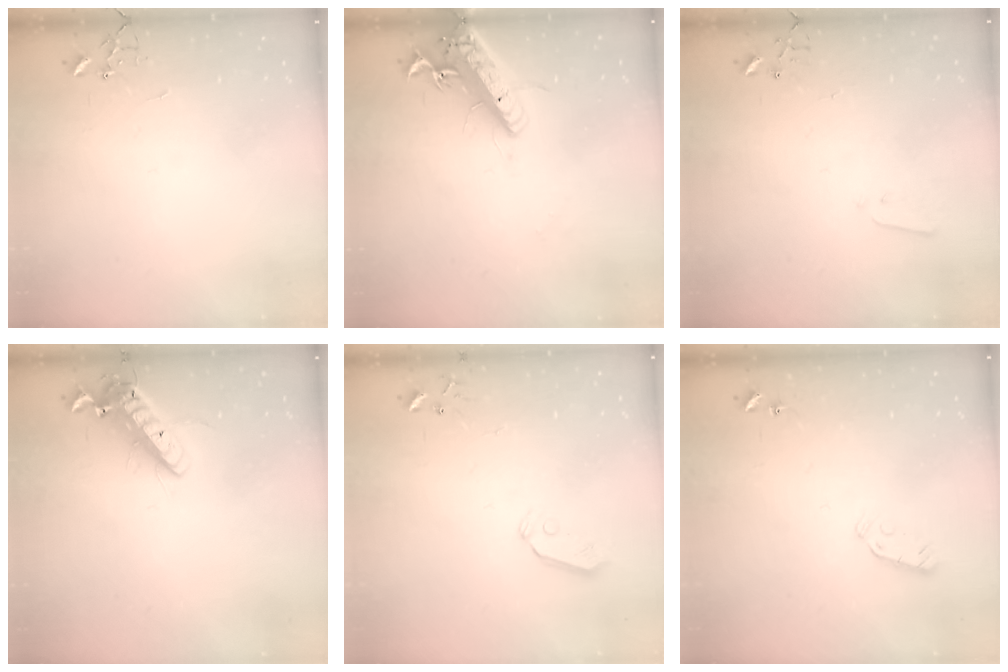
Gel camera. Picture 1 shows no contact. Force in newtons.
{"total": 17.2, "press": 16.8, "slide": 3.6}
{"total": 1.9, "press": 1.9, "slide": 0.4}
{"total": 14.7, "press": 14.4, "slide": 2.9}
{"total": 5.8, "press": 5.8, "slide": 0.5}
{"total": 3.6, "press": 3.4, "slide": 0.9}